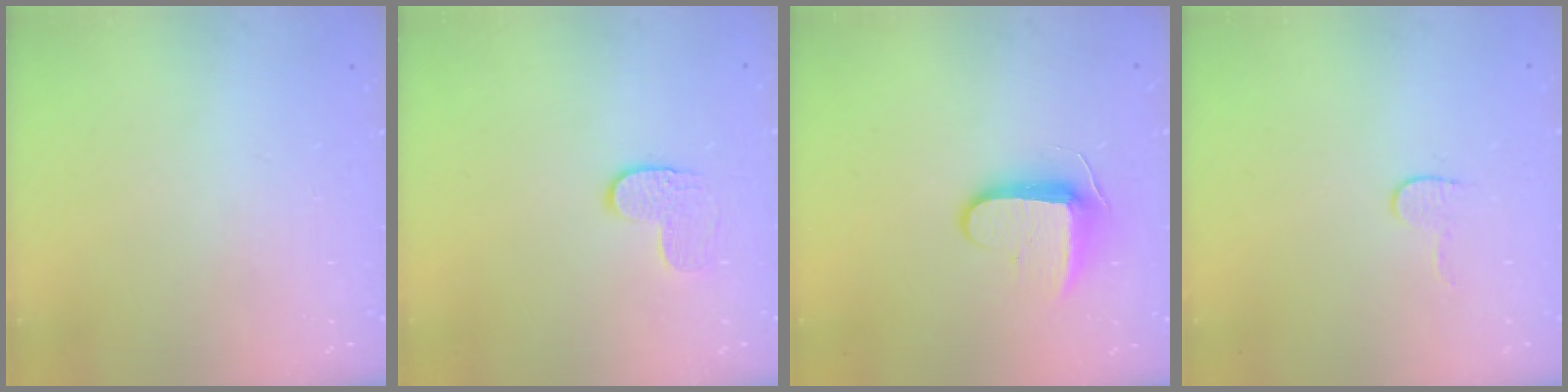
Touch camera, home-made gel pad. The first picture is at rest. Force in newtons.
{"total": 6.3, "press": 6.3, "slide": 0.4}
{"total": 8.7, "press": 8.7, "slide": 0.9}
{"total": 4.0, "press": 4.0, "slide": 0.3}